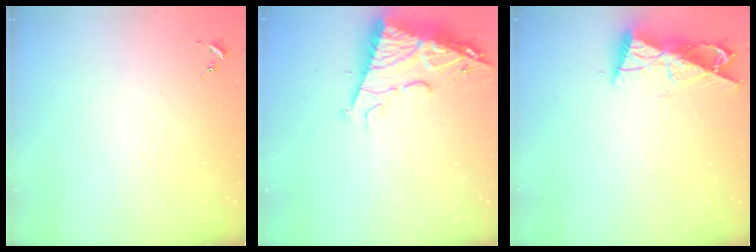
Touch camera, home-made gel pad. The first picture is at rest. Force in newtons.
{"total": 14.2, "press": 14.1, "slide": 1.5}
{"total": 8.8, "press": 8.7, "slide": 1.0}